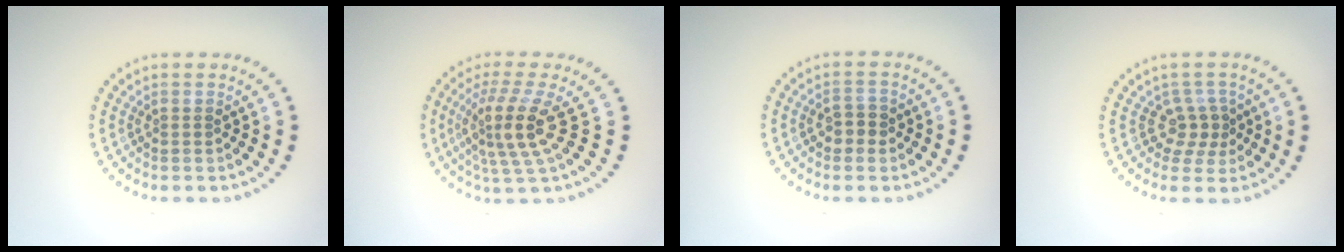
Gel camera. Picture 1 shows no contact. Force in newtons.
{"total": 4.4, "press": 3.3, "slide": 3.0}
{"total": 1.9, "press": 1.8, "slide": 0.4}
{"total": 2.6, "press": 1.8, "slide": 1.8}